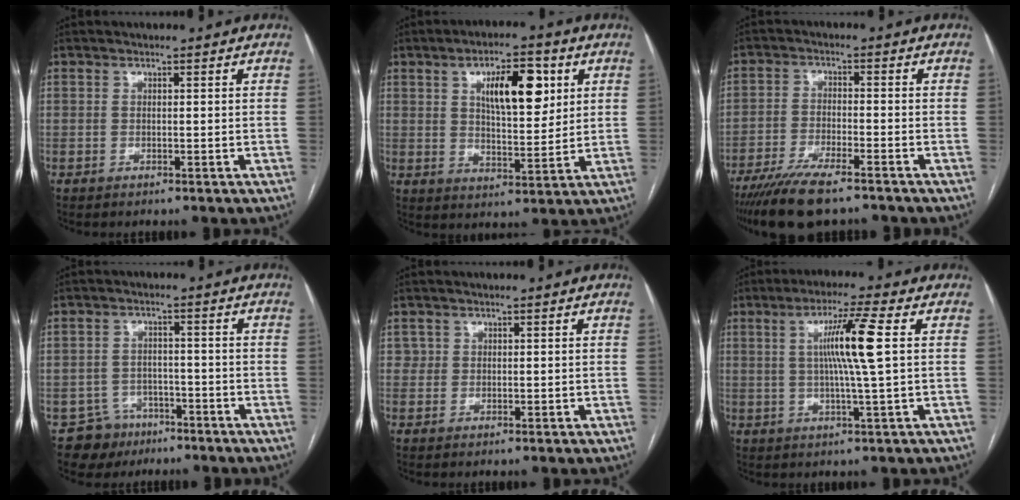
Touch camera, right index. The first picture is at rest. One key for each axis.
{"total": 10.8, "fx": 4.1, "fy": 4.0, "fz": 9.2, "tx": -0.147, "ty": 0.007, "tz": 0.069}
{"total": 10.3, "fx": -8.0, "fy": 2.0, "fz": 6.2, "tx": -0.107, "ty": -0.023, "tz": -0.137}
{"total": 5.8, "fx": -3.6, "fy": 4.5, "fz": -0.3, "tx": 0.013, "ty": 0.010, "tz": -0.055}
{"total": 1.6, "fx": 0.5, "fy": 1.5, "fz": 0.2, "tx": 0.007, "ty": 0.002, "tz": 0.005}
{"total": 8.6, "fx": 1.6, "fy": -1.0, "fz": 8.4, "tx": -0.152, "ty": 0.002, "tz": 0.030}